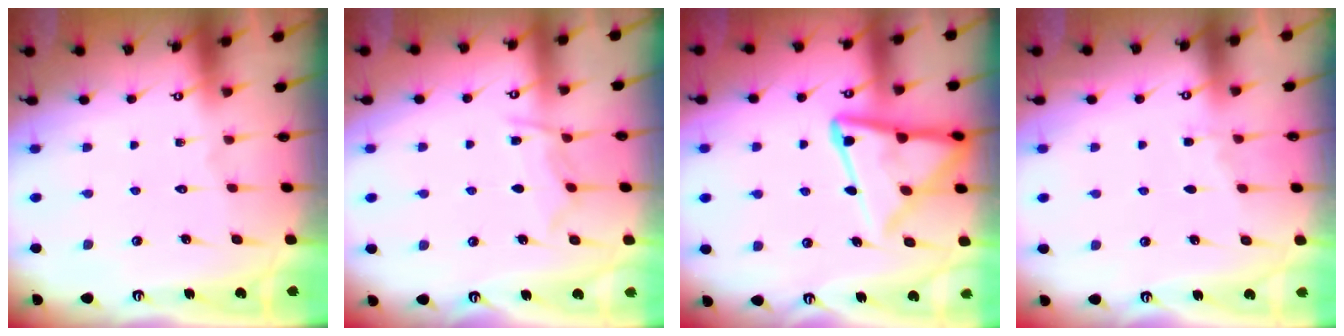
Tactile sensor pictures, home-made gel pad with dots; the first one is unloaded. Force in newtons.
{"total": 7.6, "press": 7.5, "slide": 0.7}
{"total": 15.4, "press": 15.3, "slide": 1.5}
{"total": 4.3, "press": 4.3, "slide": 0.4}